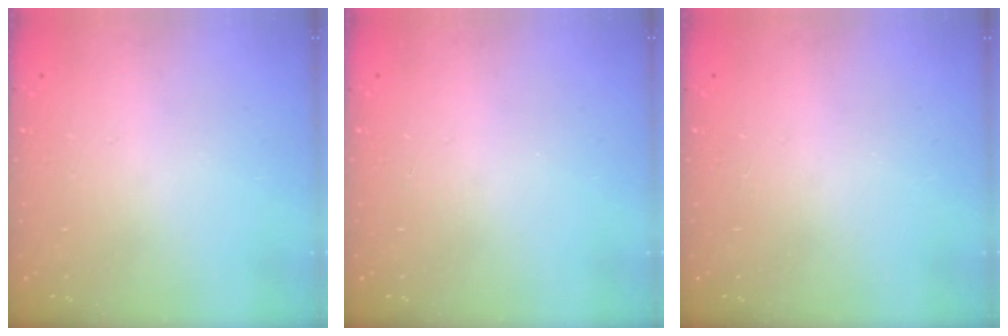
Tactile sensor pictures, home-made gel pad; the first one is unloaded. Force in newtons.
{"total": 0.0}
{"total": 0.0}